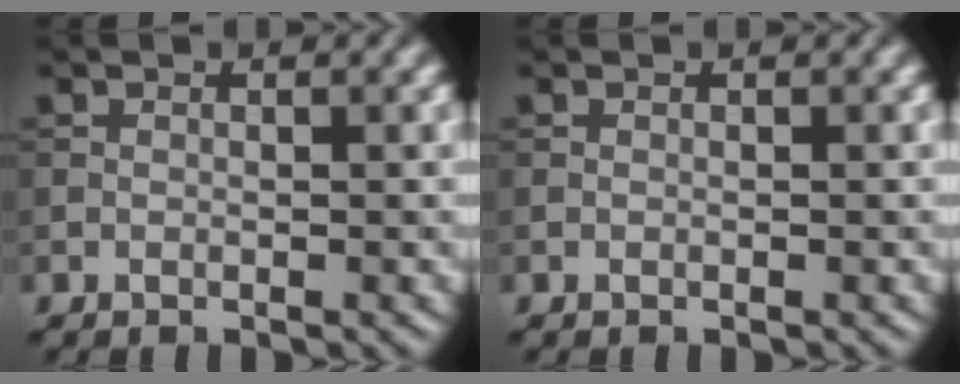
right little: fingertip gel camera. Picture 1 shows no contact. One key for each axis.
{"total": 0.0}